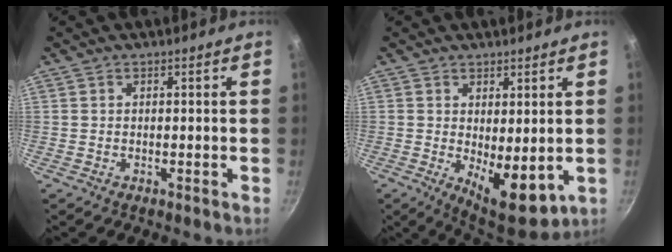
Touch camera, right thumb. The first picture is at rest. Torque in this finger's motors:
{"motor_torque": [-0.31, 0.57, -0.05, 0.03, 0.13]}